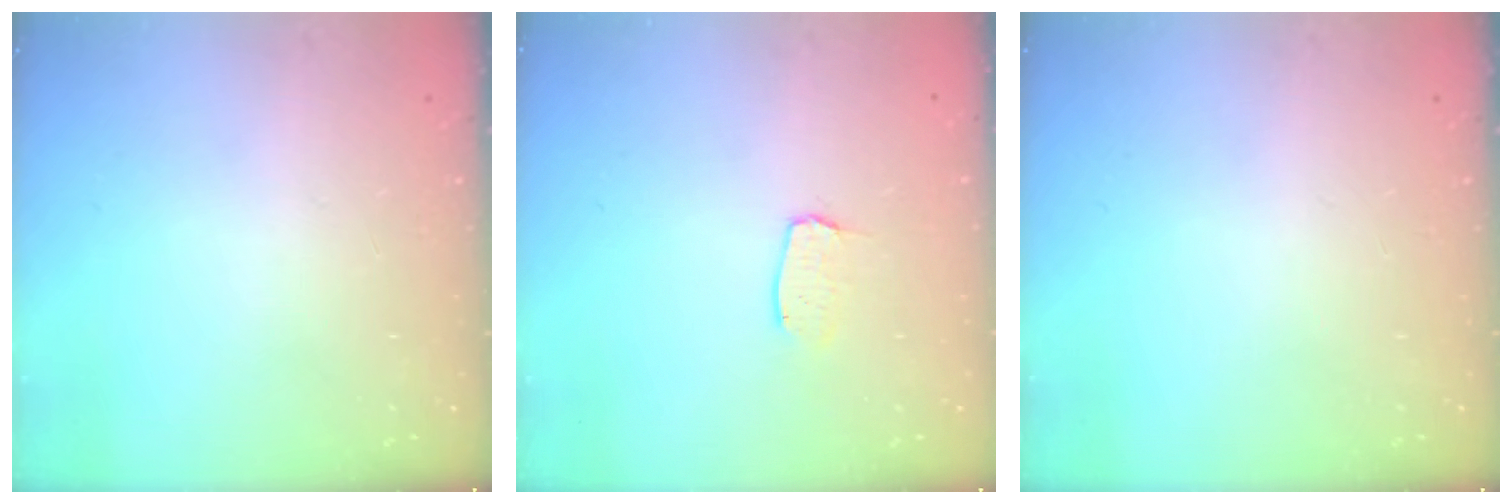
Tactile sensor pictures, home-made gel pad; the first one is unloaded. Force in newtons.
{"total": 4.0, "press": 4.0, "slide": 0.3}
{"total": 0.0}